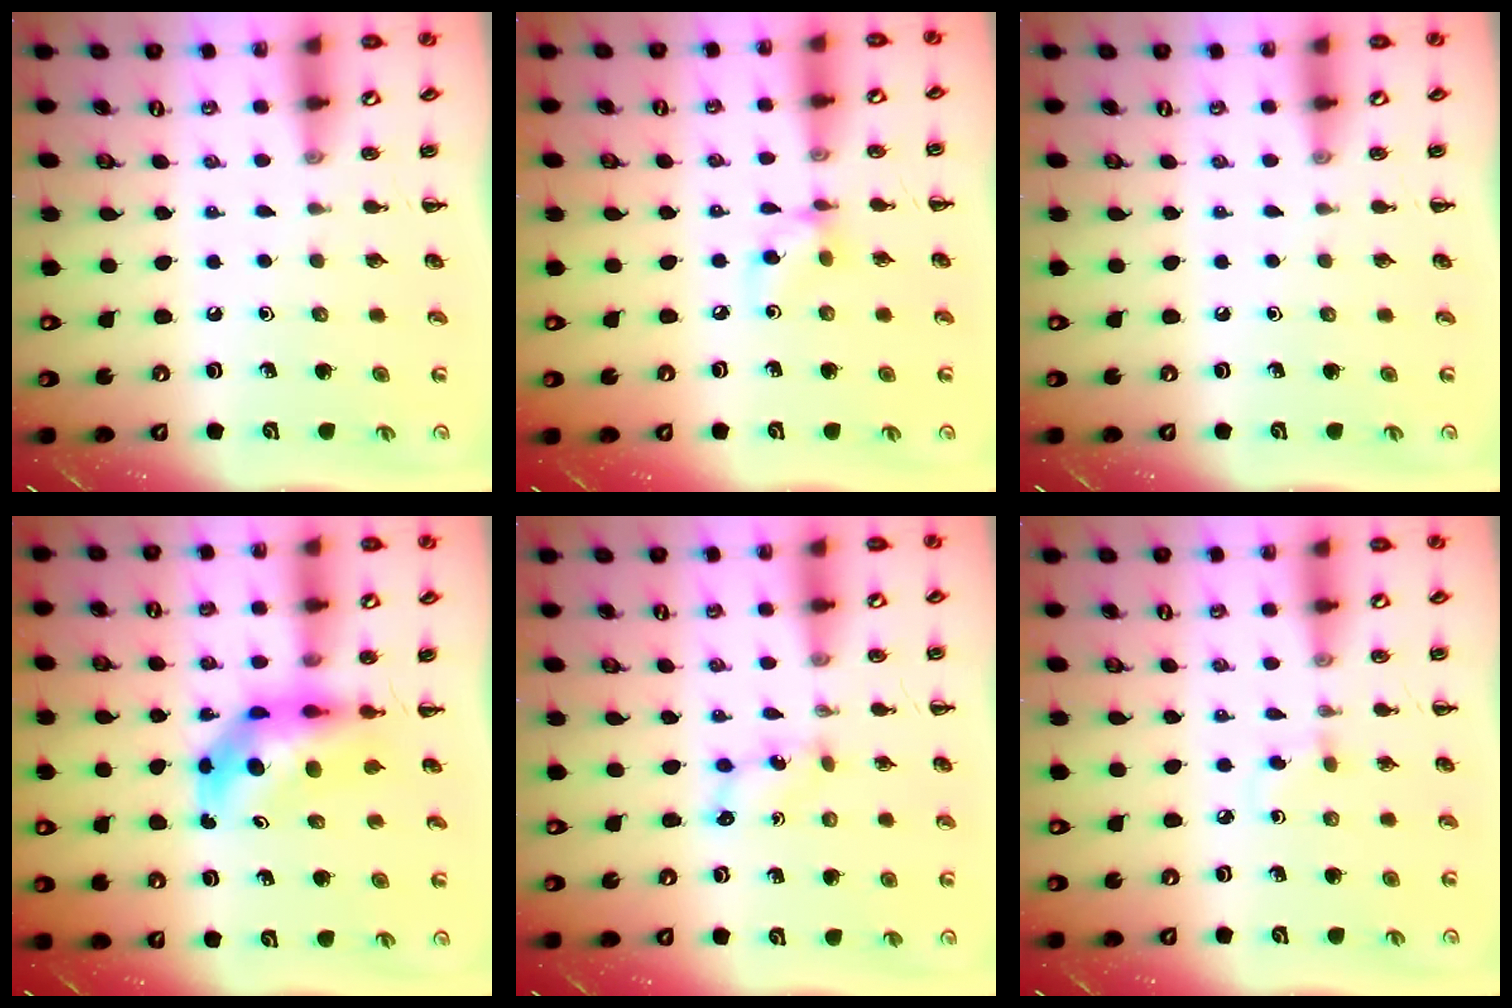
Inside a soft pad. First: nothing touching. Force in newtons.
{"total": 6.0, "press": 6.0, "slide": 0.2}
{"total": 0.0}
{"total": 6.5, "press": 6.2, "slide": 1.9}
{"total": 2.5, "press": 2.4, "slide": 0.7}
{"total": 2.6, "press": 2.4, "slide": 1.2}